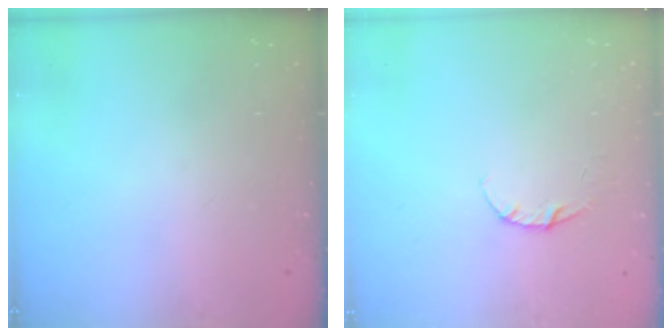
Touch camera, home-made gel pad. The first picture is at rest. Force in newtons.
{"total": 3.8, "press": 3.8, "slide": 0.4}